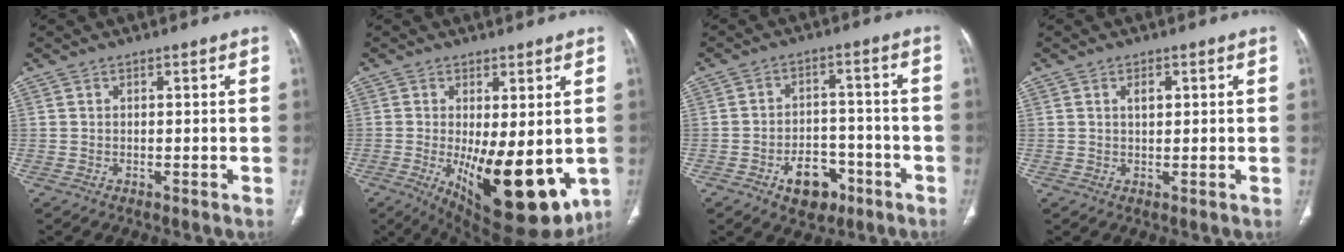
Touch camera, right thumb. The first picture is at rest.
{"total": 17.1, "force": [-3.5, 6.6, 15.4], "torque": [-0.209, -0.032, -0.027]}
{"total": 8.7, "force": [-4.4, 5.8, 4.7], "torque": [-0.041, 0.036, -0.064]}
{"total": 2.1, "force": [0.7, 1.1, 1.6], "torque": [-0.024, -0.002, 0.014]}